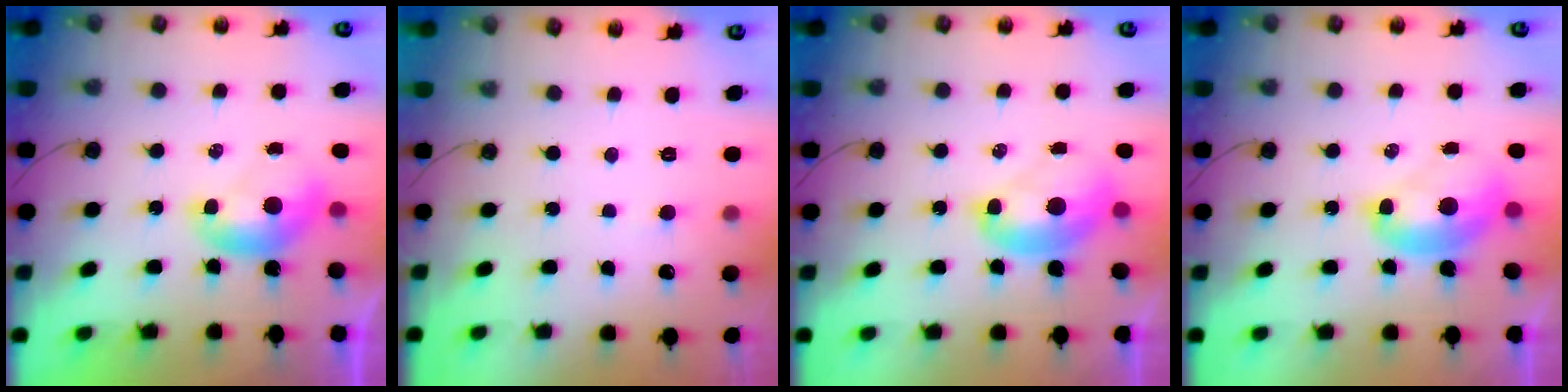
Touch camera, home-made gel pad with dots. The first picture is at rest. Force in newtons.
{"total": 2.4, "press": 2.4, "slide": 0.4}
{"total": 3.4, "press": 3.4, "slide": 0.2}
{"total": 3.4, "press": 3.4, "slide": 0.2}